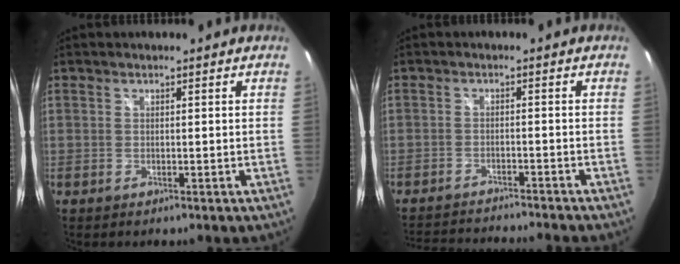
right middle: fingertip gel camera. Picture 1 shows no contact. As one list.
[{"total": 9.5, "force": [-9.0, 0.2, 3.1], "torque": [-0.076, -0.005, -0.140]}]